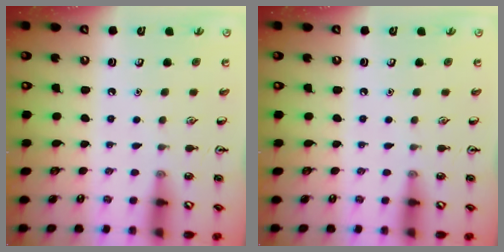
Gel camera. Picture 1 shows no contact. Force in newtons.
{"total": 0.0}